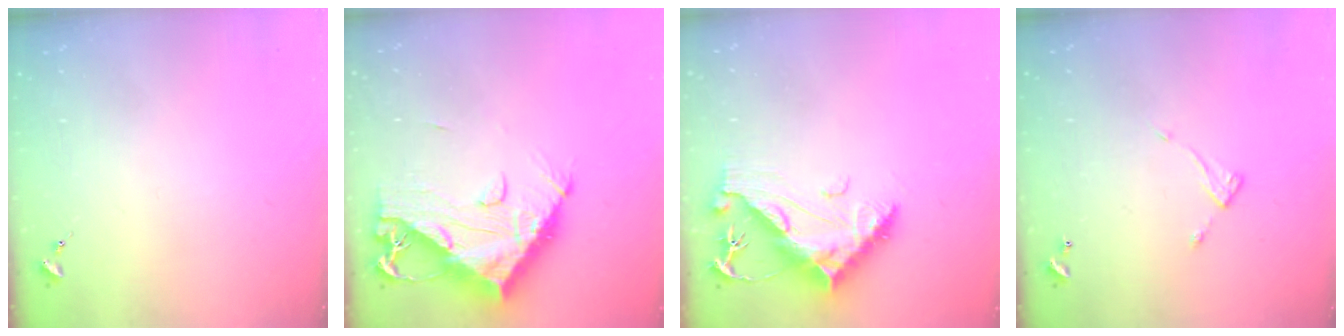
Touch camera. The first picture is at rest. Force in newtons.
{"total": 15.8, "press": 15.7, "slide": 1.7}
{"total": 13.3, "press": 13.2, "slide": 1.3}
{"total": 5.5, "press": 5.5, "slide": 0.2}